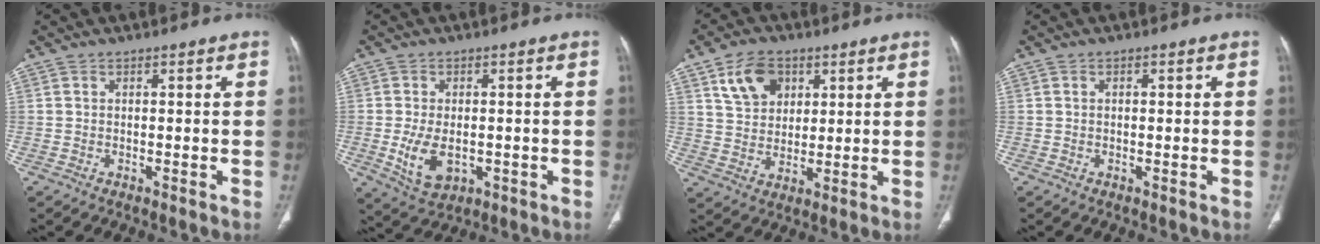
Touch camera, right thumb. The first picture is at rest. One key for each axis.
{"total": 7.4, "fx": -1.4, "fy": 4.5, "fz": 5.7, "tx": -0.101, "ty": -0.007, "tz": -0.011}
{"total": 9.2, "fx": 4.3, "fy": 6.5, "fz": 4.8, "tx": -0.063, "ty": -0.014, "tz": 0.082}
{"total": 0.9, "fx": 0.2, "fy": 0.4, "fz": 0.8, "tx": -0.019, "ty": 0.007, "tz": 0.005}